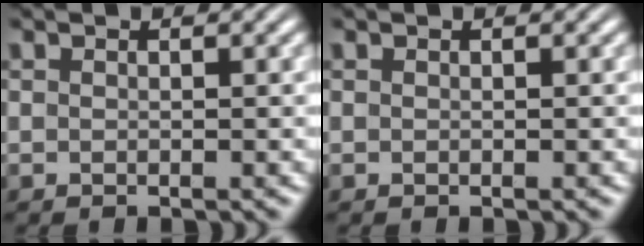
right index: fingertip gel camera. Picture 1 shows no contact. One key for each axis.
{"total": 0.0}